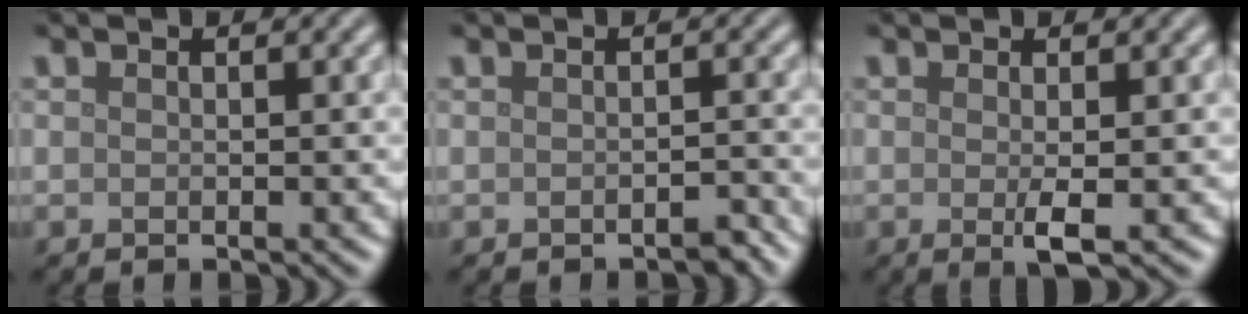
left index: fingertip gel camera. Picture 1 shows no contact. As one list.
[{"total": 1.0, "force": [-0.8, 0.2, 0.5], "torque": [-0.008, 0.001, -0.011]}, {"total": 1.8, "force": [-0.2, 0.2, 1.8], "torque": [-0.034, -0.006, -0.003]}]